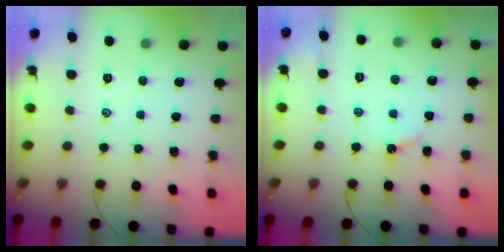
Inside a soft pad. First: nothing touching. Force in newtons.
{"total": 3.3, "press": 3.3, "slide": 0.4}